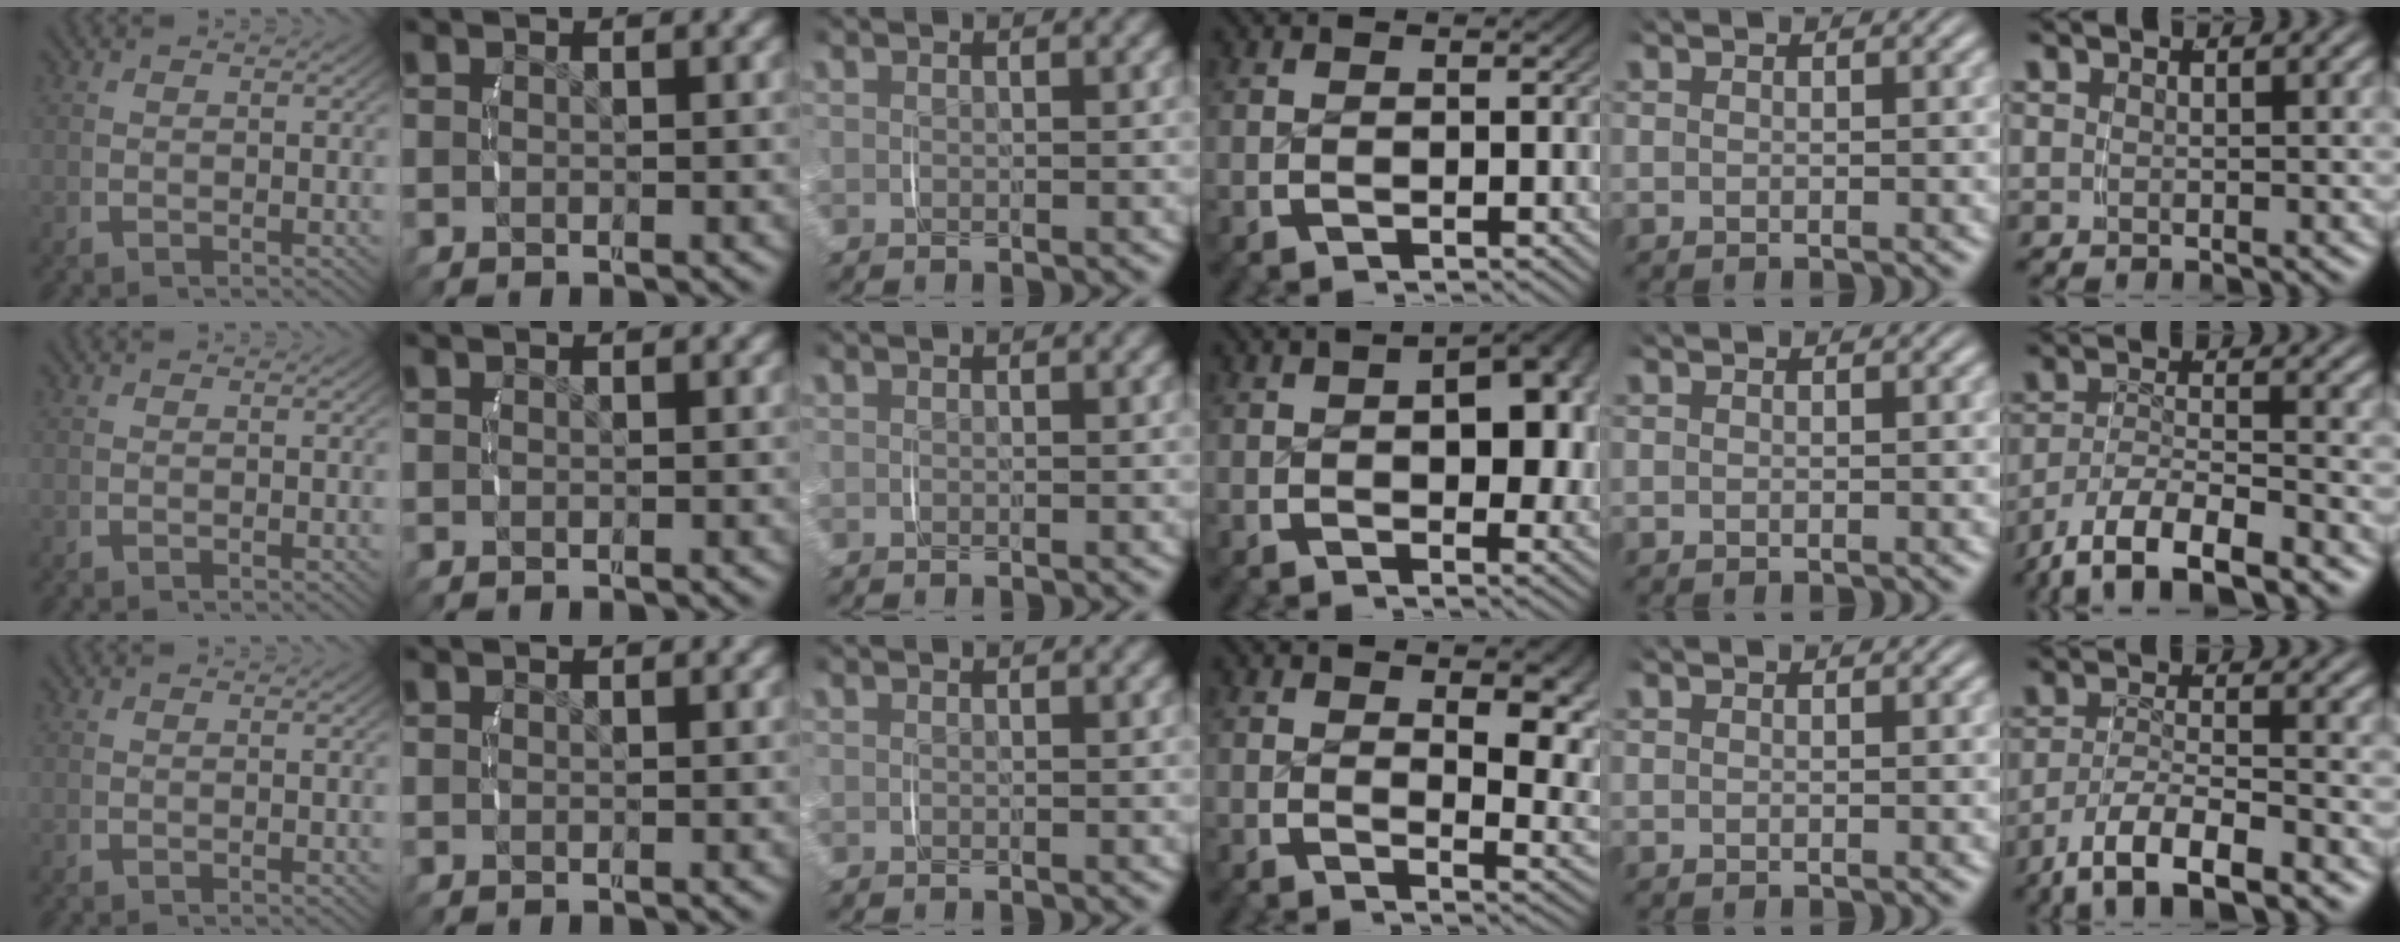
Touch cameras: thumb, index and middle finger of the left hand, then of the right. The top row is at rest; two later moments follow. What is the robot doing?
{"motion": "lift_and_place", "object": "jewelry box"}